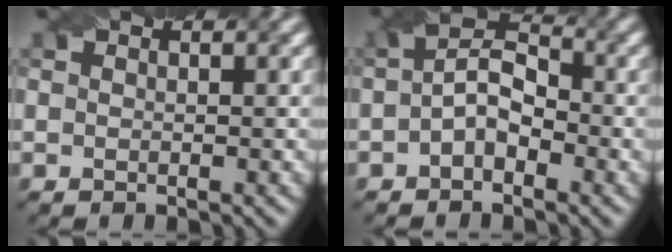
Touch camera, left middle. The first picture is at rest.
{"total": 4.0, "force": [-0.8, 2.4, 3.1], "torque": [-0.054, 0.010, -0.019]}